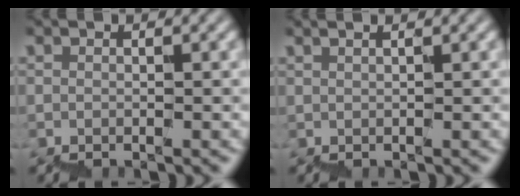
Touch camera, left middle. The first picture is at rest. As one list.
[{"total": 0.8, "force": [0.7, 0.0, 0.4], "torque": [0.001, 0.000, 0.010]}]